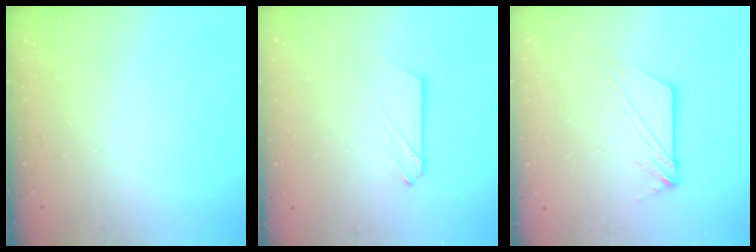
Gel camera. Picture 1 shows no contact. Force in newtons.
{"total": 3.0, "press": 3.0, "slide": 0.4}
{"total": 7.4, "press": 7.4, "slide": 0.5}